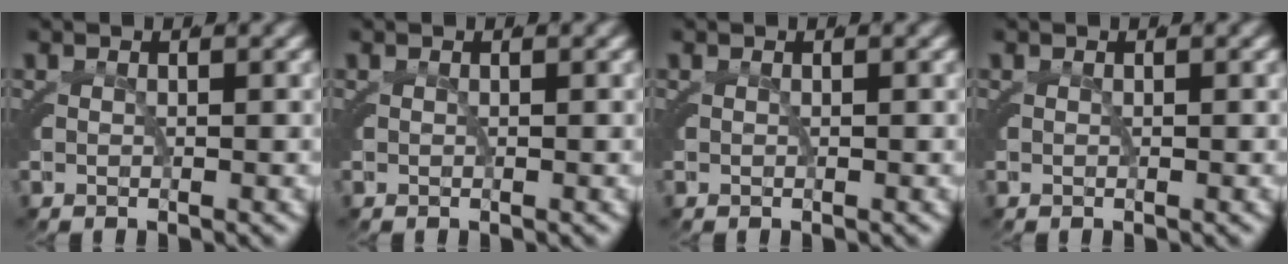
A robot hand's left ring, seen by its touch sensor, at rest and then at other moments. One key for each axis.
{"total": 0.0}
{"total": 0.0}
{"total": 0.0}